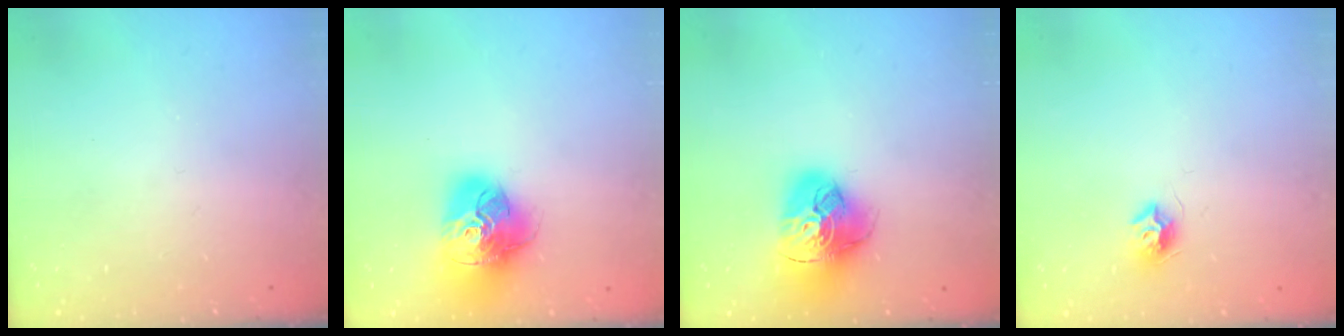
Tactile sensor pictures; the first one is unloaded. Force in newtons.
{"total": 18.8, "press": 18.6, "slide": 2.1}
{"total": 16.7, "press": 16.6, "slide": 1.8}
{"total": 7.4, "press": 7.4, "slide": 0.0}